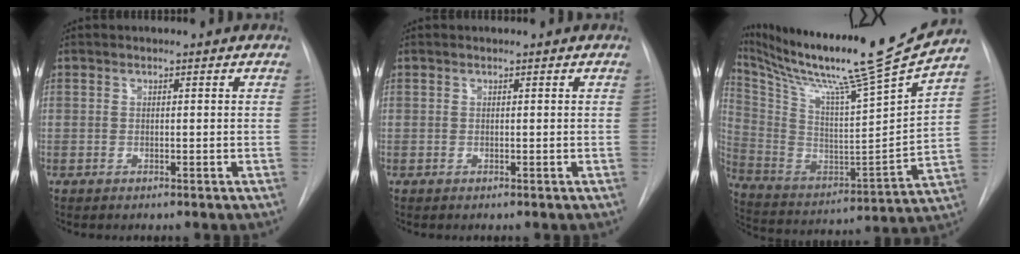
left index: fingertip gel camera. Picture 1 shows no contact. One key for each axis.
{"total": 0.0}
{"total": 26.9, "fx": 22.8, "fy": -1.8, "fz": 14.1, "tx": -0.265, "ty": -0.066, "tz": 0.365}